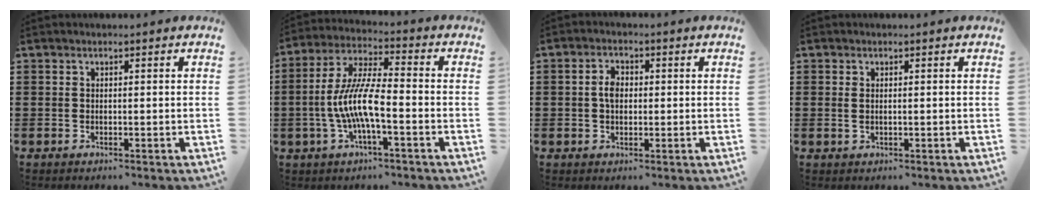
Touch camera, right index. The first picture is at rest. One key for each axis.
{"total": 9.3, "fx": -2.6, "fy": 2.0, "fz": 8.6, "tx": -0.193, "ty": -0.013, "tz": -0.055}
{"total": 3.1, "fx": 0.1, "fy": 1.9, "fz": 2.5, "tx": -0.050, "ty": 0.008, "tz": 0.000}
{"total": 1.1, "fx": 0.2, "fy": 0.5, "fz": 1.0, "tx": -0.028, "ty": 0.001, "tz": -0.001}